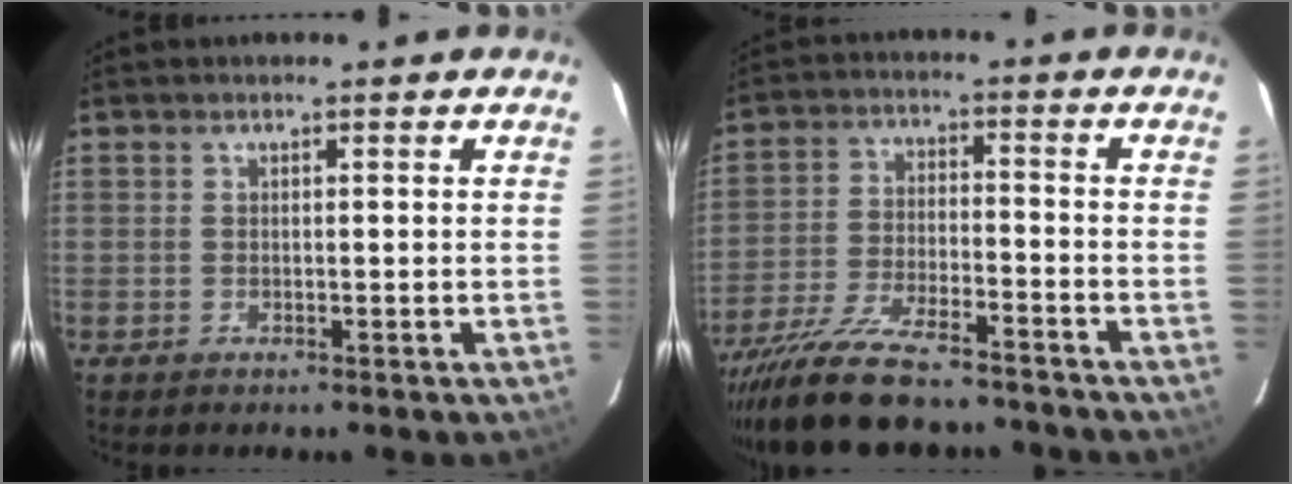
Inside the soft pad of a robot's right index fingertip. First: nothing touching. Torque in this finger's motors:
{"motor_torque": [1.14, -1.00, 0.76, 0.21]}